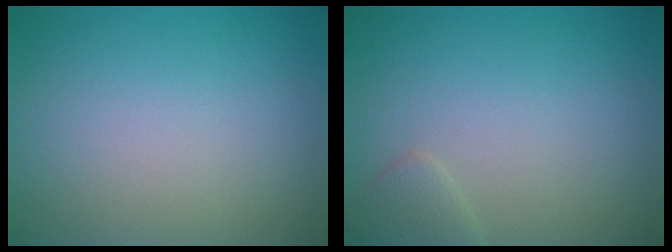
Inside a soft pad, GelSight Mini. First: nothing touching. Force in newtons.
{"total": 1.4, "press": 1.4, "slide": 0.1}